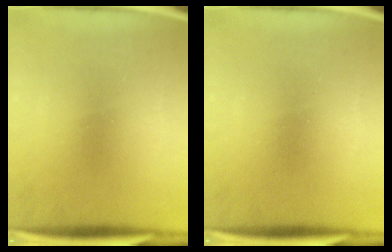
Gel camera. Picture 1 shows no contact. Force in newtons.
{"total": 0.0}